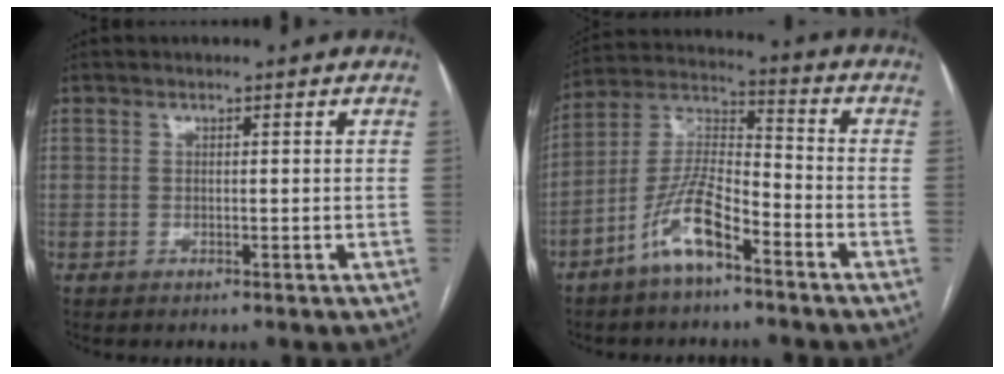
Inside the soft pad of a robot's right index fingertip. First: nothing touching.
{"total": 10.1, "force": [-6.1, 2.5, 7.6], "torque": [-0.166, 0.005, -0.120]}